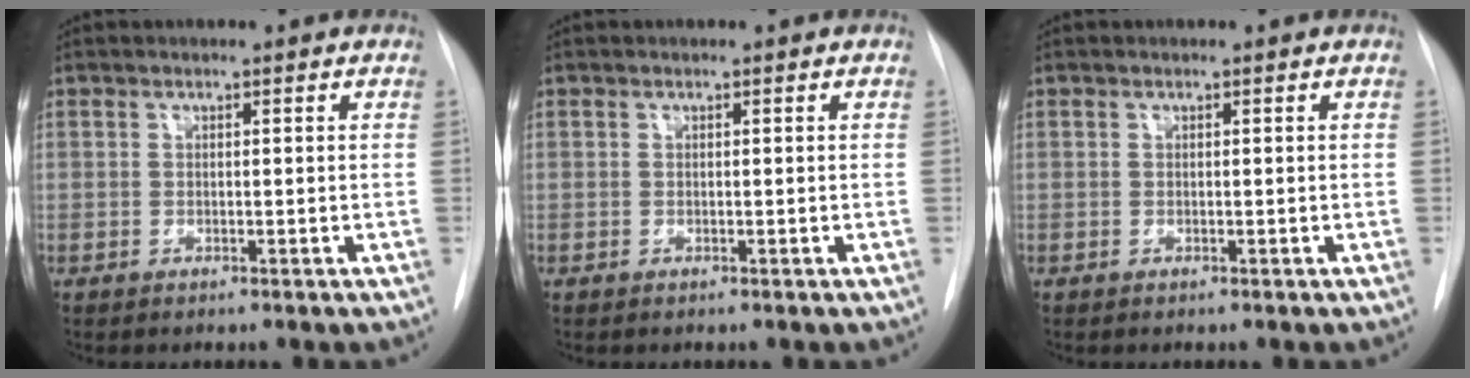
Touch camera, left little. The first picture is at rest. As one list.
[{"total": 0.0}, {"total": 0.0}]